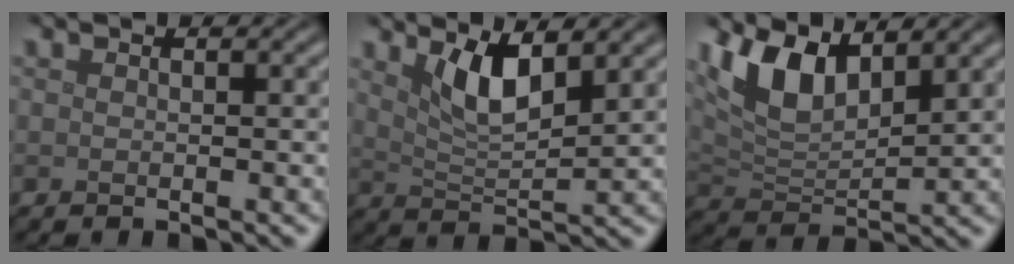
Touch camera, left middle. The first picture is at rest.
{"total": 4.4, "force": [2.4, 1.4, 3.5], "torque": [-0.071, -0.007, 0.047]}
{"total": 6.9, "force": [3.8, 3.2, 4.8], "torque": [-0.101, 0.001, 0.068]}